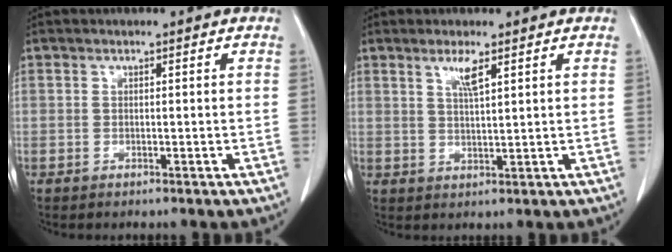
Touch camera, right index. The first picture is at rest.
{"total": 3.1, "force": [1.8, 0.1, 2.6], "torque": [-0.053, -0.002, 0.037]}